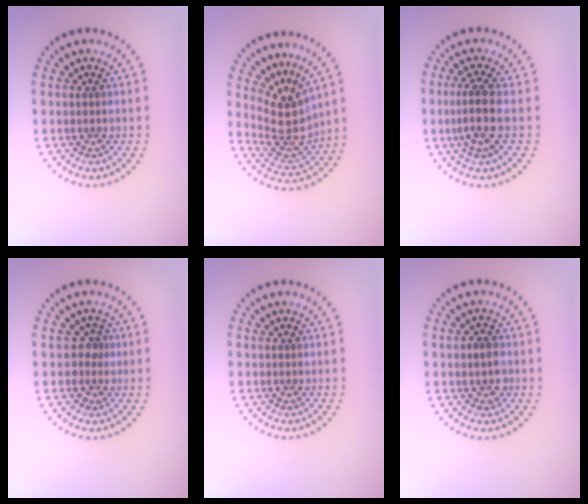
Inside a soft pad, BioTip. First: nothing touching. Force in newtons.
{"total": 4.0, "press": 3.2, "slide": 2.4}
{"total": 3.0, "press": 2.3, "slide": 1.8}
{"total": 1.4, "press": 1.1, "slide": 0.9}
{"total": 0.0}
{"total": 1.9, "press": 1.9, "slide": 0.5}